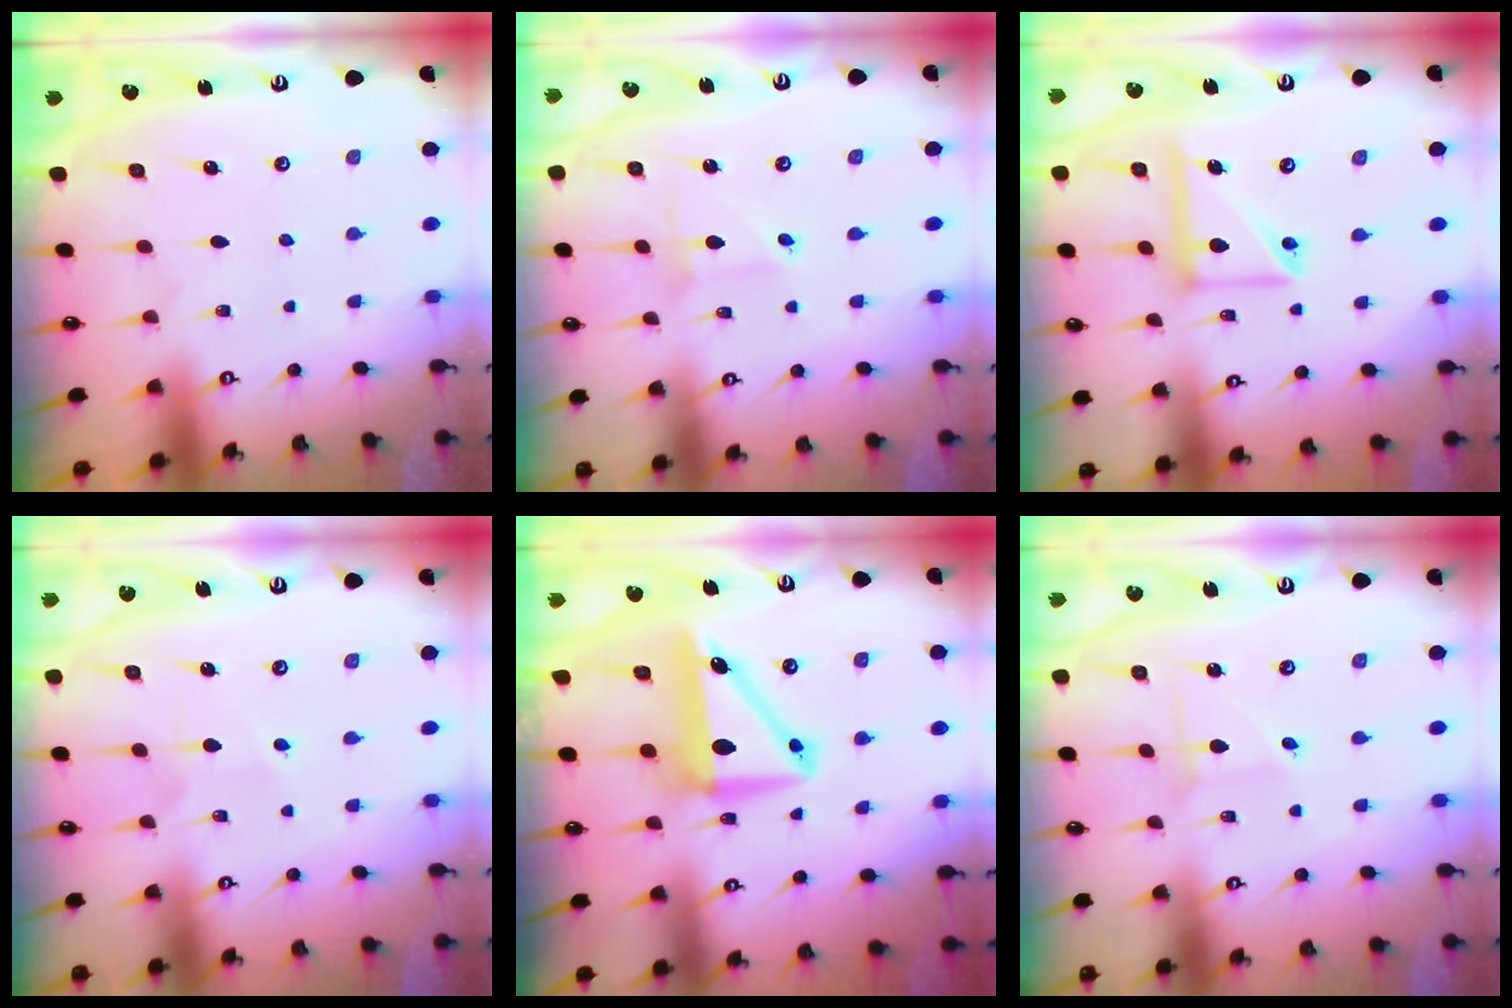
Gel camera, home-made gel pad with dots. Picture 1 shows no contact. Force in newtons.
{"total": 2.1, "press": 2.1, "slide": 0.2}
{"total": 13.6, "press": 13.5, "slide": 1.8}
{"total": 3.2, "press": 3.2, "slide": 0.4}
{"total": 9.6, "press": 9.4, "slide": 2.1}
{"total": 2.3, "press": 2.3, "slide": 0.2}